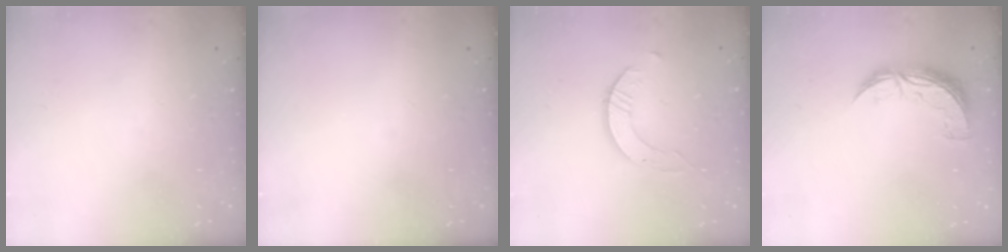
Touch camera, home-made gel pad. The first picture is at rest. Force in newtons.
{"total": 0.0}
{"total": 2.4, "press": 2.4, "slide": 0.3}
{"total": 8.4, "press": 8.4, "slide": 0.3}